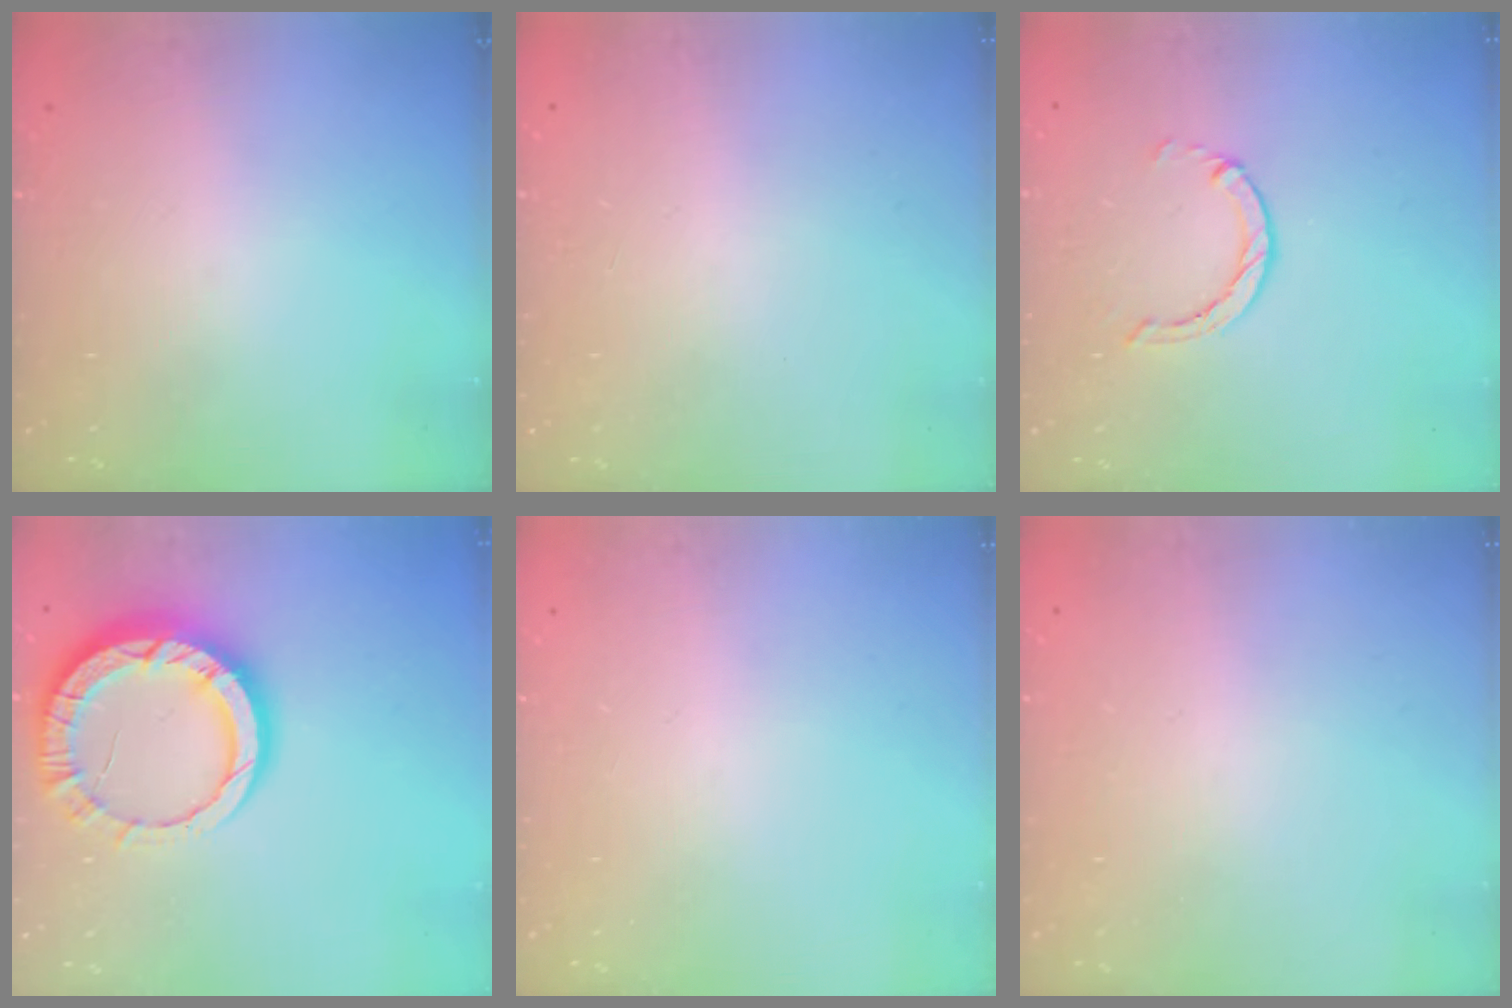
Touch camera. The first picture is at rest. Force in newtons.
{"total": 2.6, "press": 2.6, "slide": 0.2}
{"total": 1.2, "press": 1.2, "slide": 0.2}
{"total": 13.4, "press": 13.3, "slide": 1.4}
{"total": 0.0}
{"total": 2.4, "press": 2.4, "slide": 0.2}